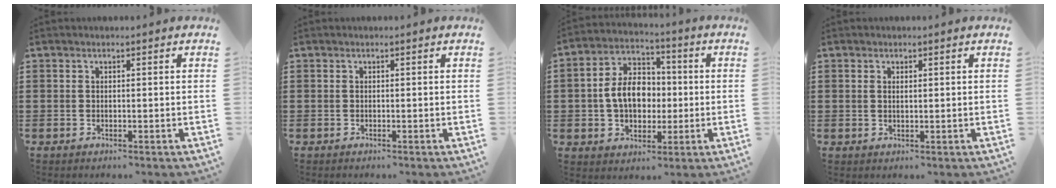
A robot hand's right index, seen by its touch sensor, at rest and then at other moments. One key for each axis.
{"total": 0.0}
{"total": 8.8, "fx": -0.5, "fy": 6.3, "fz": 6.0, "tx": -0.135, "ty": 0.011, "tz": -0.015}
{"total": 0.6, "fx": 0.3, "fy": 0.2, "fz": 0.5, "tx": -0.012, "ty": 0.002, "tz": 0.005}